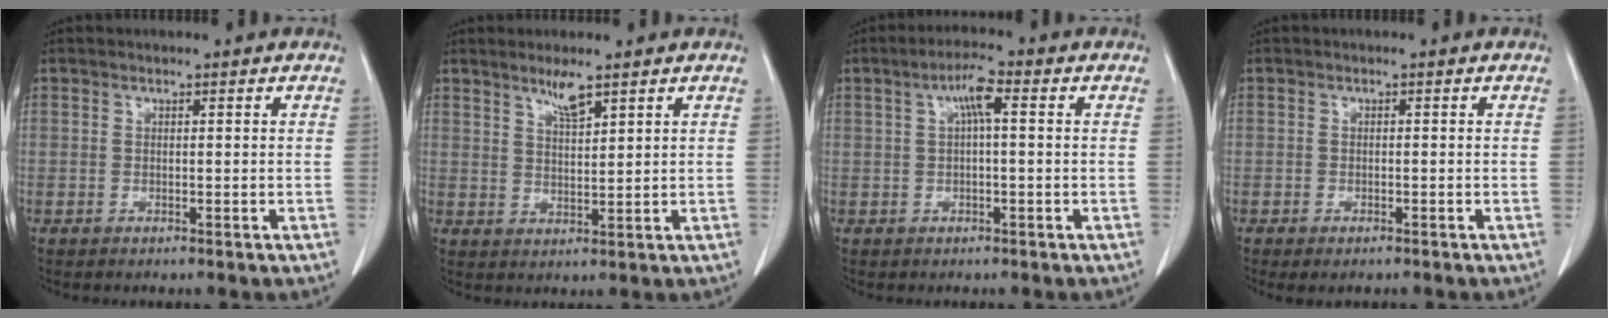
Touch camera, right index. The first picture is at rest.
{"total": 3.6, "force": [2.8, 0.2, 2.3], "torque": [-0.045, -0.004, 0.053]}
{"total": 4.1, "force": [1.1, 0.5, 3.9], "torque": [-0.074, 0.012, 0.018]}
{"total": 1.6, "force": [-1.1, 0.5, 1.0], "torque": [-0.012, -0.003, -0.012]}